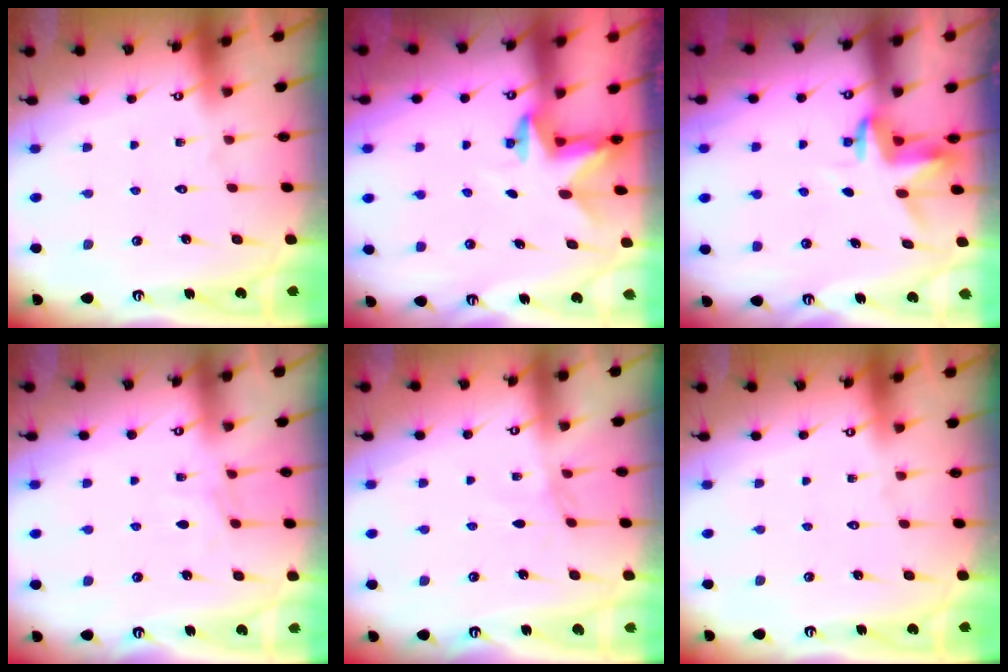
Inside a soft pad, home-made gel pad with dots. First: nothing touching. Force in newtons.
{"total": 2.6, "press": 2.5, "slide": 0.4}
{"total": 3.5, "press": 3.5, "slide": 0.2}
{"total": 4.3, "press": 4.3, "slide": 0.6}
{"total": 2.2, "press": 2.1, "slide": 0.4}
{"total": 0.0}